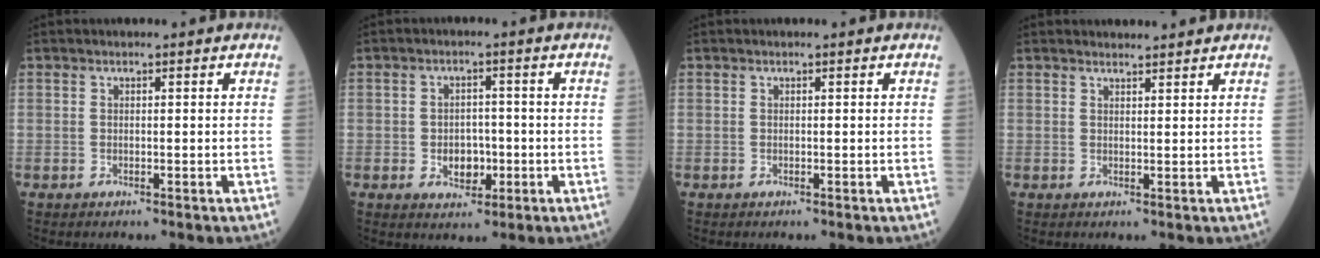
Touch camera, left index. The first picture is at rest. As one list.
[{"total": 4.0, "force": [-1.1, 2.9, 2.6], "torque": [-0.039, 0.006, -0.012]}, {"total": 0.0}, {"total": 3.0, "force": [3.0, 0.3, 0.3], "torque": [-0.009, 0.011, 0.040]}]